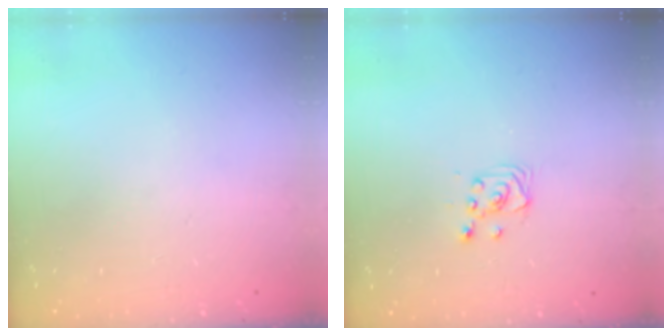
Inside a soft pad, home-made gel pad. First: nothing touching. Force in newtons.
{"total": 2.9, "press": 2.9, "slide": 0.4}